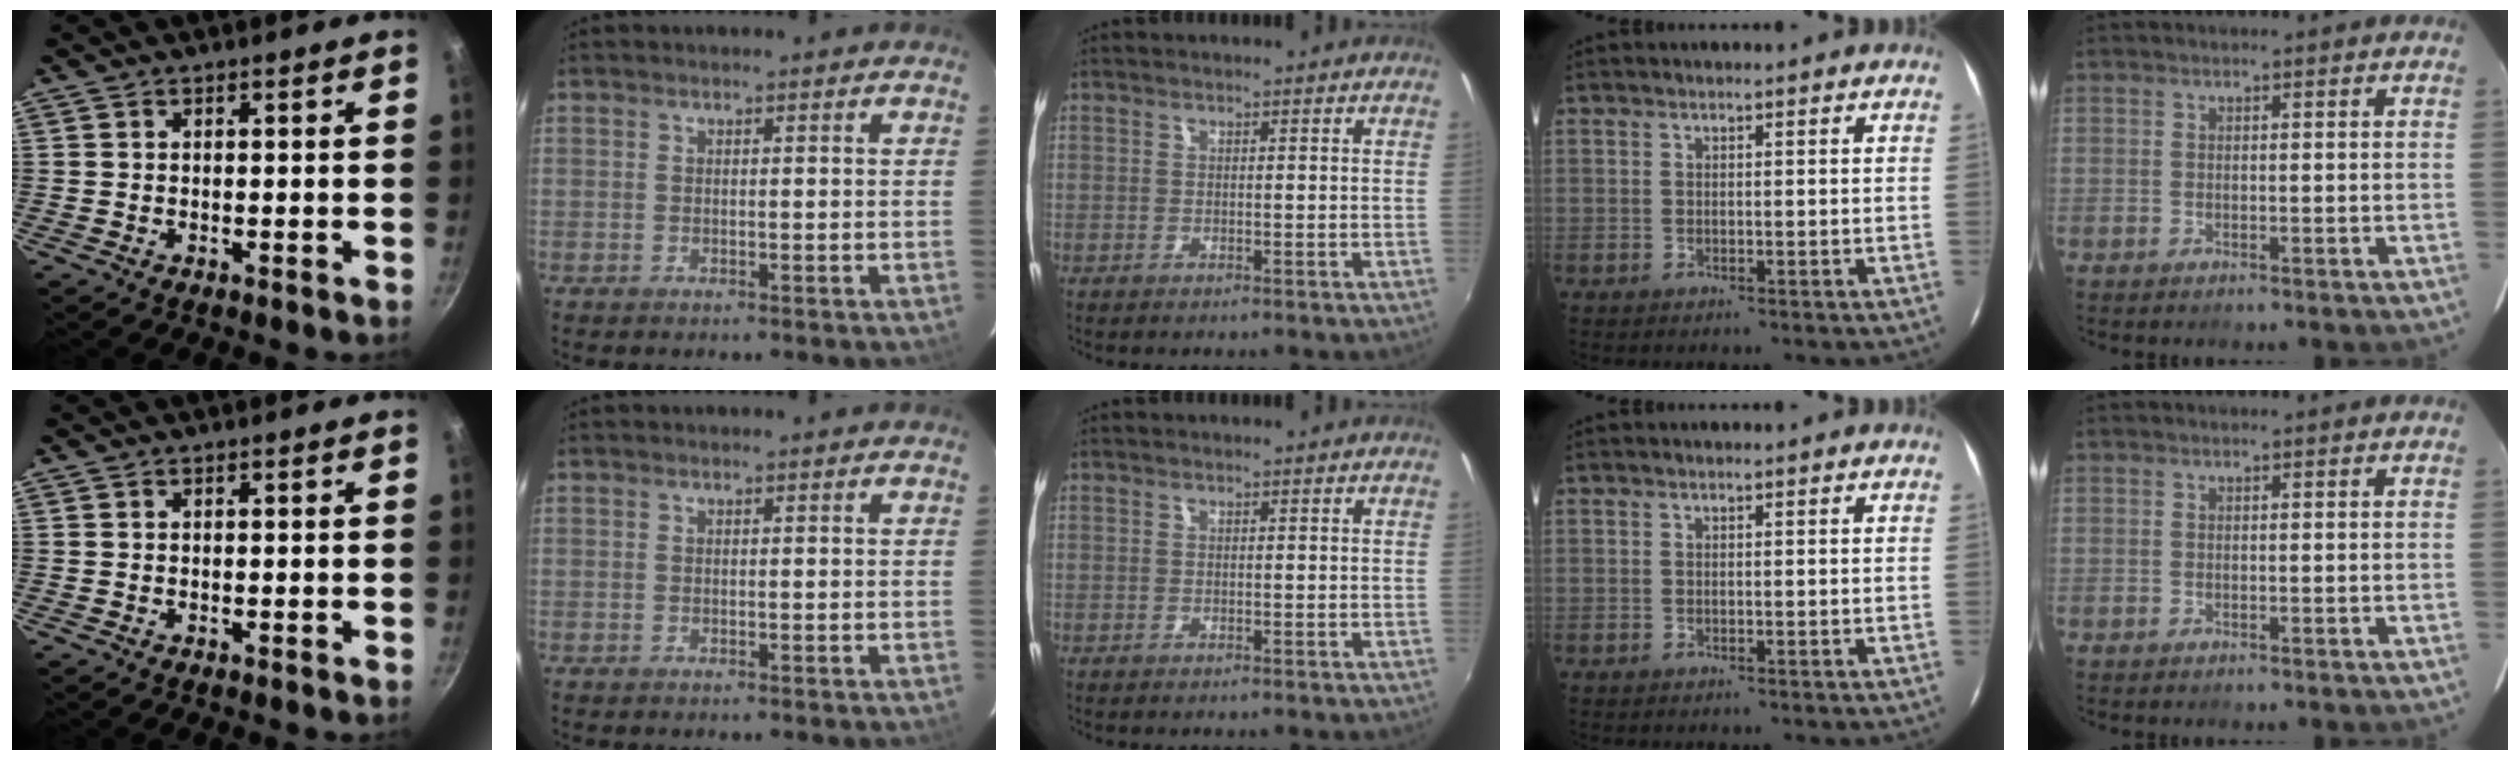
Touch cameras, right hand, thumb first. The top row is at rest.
{}